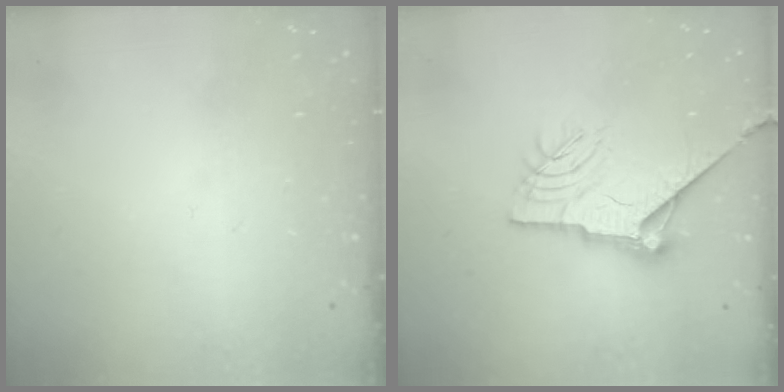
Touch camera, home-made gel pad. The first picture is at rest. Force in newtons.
{"total": 12.8, "press": 12.7, "slide": 1.3}